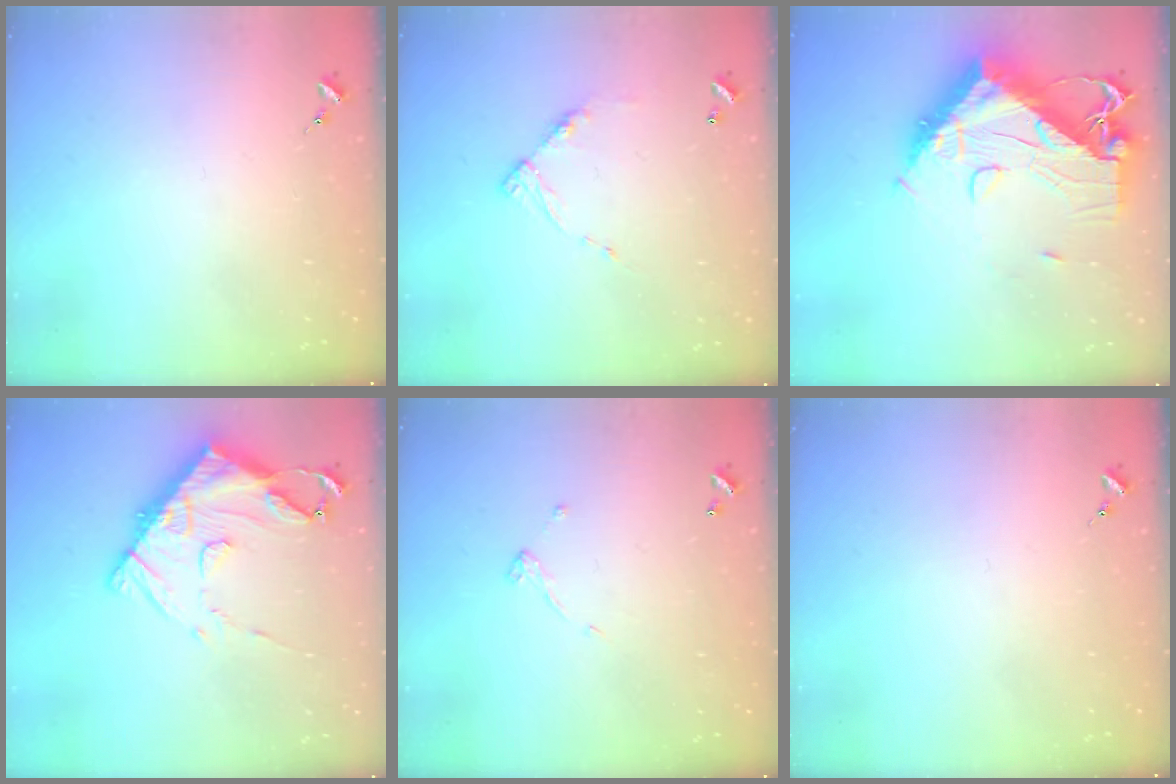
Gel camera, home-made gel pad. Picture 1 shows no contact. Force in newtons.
{"total": 8.8, "press": 8.8, "slide": 0.5}
{"total": 18.2, "press": 18.1, "slide": 1.9}
{"total": 16.0, "press": 16.0, "slide": 1.2}
{"total": 4.4, "press": 4.4, "slide": 0.2}
{"total": 0.0}